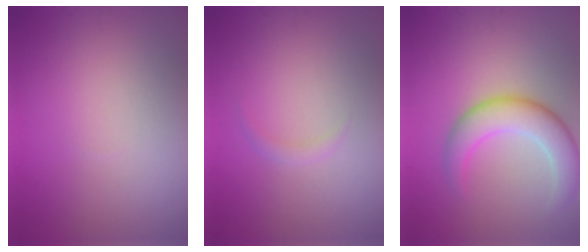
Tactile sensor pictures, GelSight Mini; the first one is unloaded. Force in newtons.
{"total": 0.8, "press": 0.8, "slide": 0.0}
{"total": 5.1, "press": 5.1, "slide": 0.2}